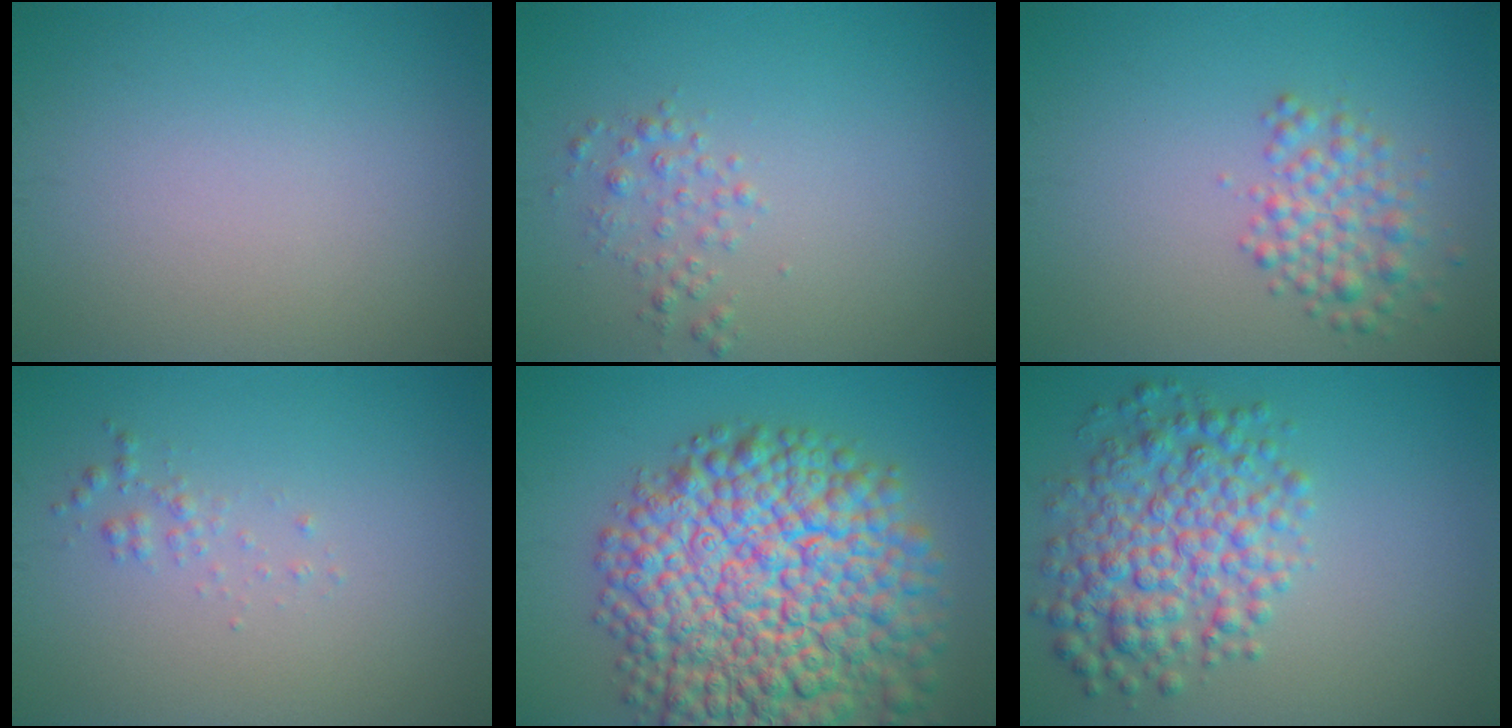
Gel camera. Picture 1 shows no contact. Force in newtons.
{"total": 1.5, "press": 1.5, "slide": 0.0}
{"total": 2.9, "press": 2.9, "slide": 0.1}
{"total": 0.9, "press": 0.9, "slide": 0.0}
{"total": 15.6, "press": 15.6, "slide": 0.7}
{"total": 6.2, "press": 6.2, "slide": 0.0}